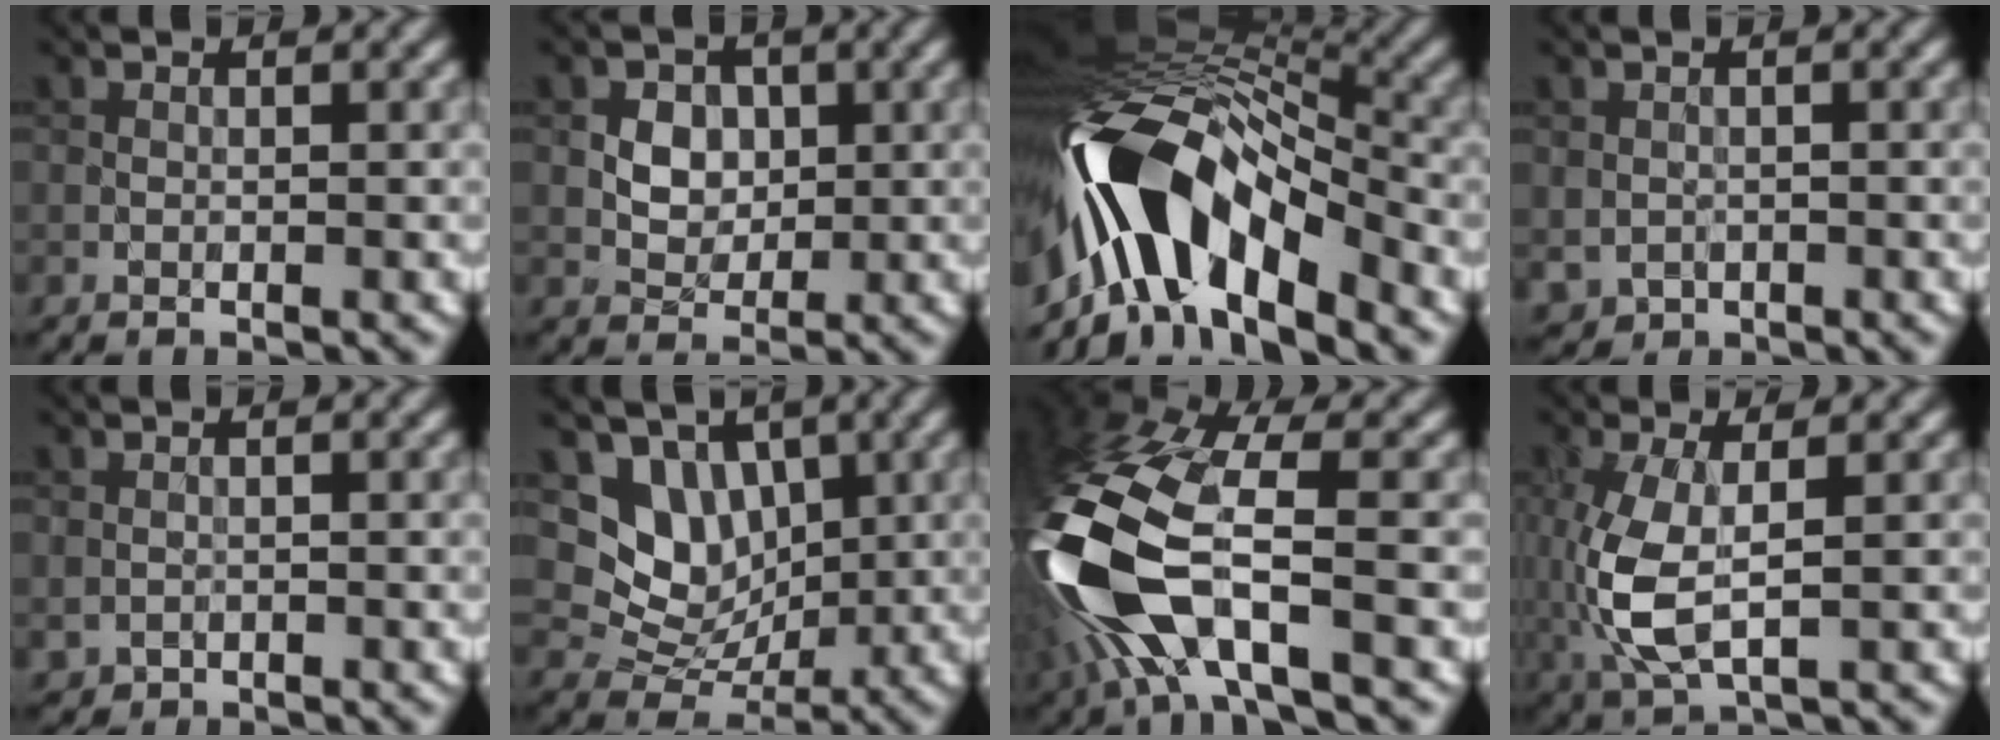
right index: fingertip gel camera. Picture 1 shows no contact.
{"total": 3.9, "force": [1.4, 3.2, 1.8], "torque": [-0.029, 0.013, 0.023]}
{"total": 13.0, "force": [-6.1, 5.5, 10.1], "torque": [-0.181, 0.011, -0.110]}
{"total": 1.1, "force": [0.1, 1.1, 0.2], "torque": [-0.004, -0.001, 0.008]}
{"total": 0.7, "force": [0.2, 0.7, 0.0], "torque": [0.001, 0.002, 0.007]}
{"total": 5.4, "force": [1.9, 4.5, 2.4], "torque": [-0.035, -0.010, 0.029]}
{"total": 13.9, "force": [-3.7, 6.7, 11.6], "torque": [-0.288, -0.019, -0.065]}
{"total": 5.0, "force": [-0.3, 2.1, 4.5], "torque": [-0.123, -0.007, 0.000]}